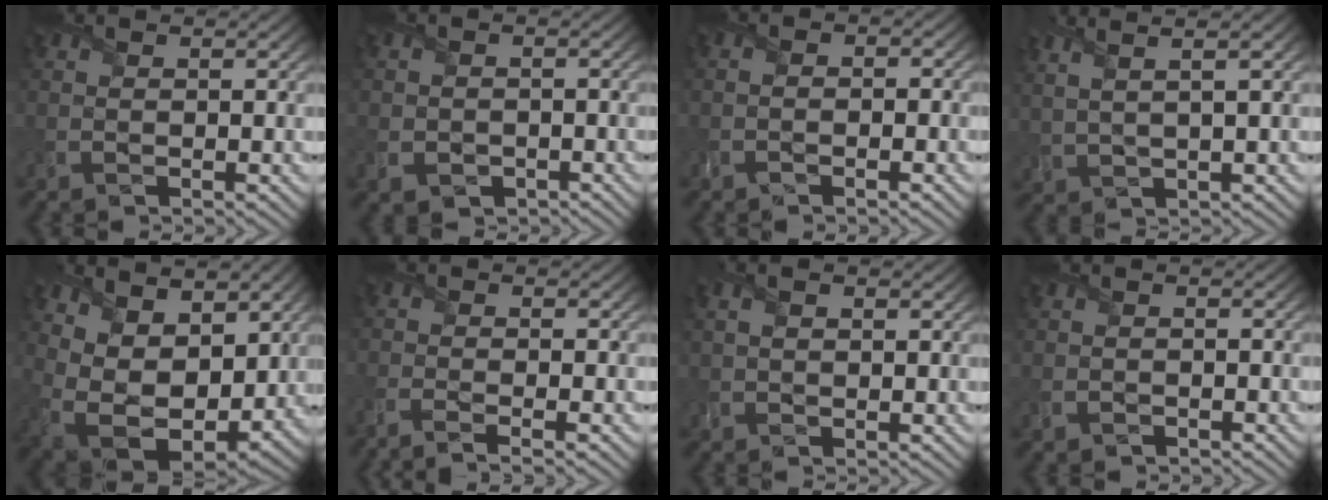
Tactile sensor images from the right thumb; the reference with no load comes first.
{"total": 2.3, "force": [-1.3, 1.7, 0.5], "torque": [-0.014, -0.006, -0.025]}
{"total": 2.1, "force": [-1.0, 1.5, 1.2], "torque": [0.002, 0.002, -0.032]}
{"total": 6.0, "force": [3.2, 1.0, 4.9], "torque": [-0.080, 0.027, 0.039]}
{"total": 12.2, "force": [2.8, 7.9, 8.8], "torque": [-0.197, -0.019, 0.058]}
{"total": 3.2, "force": [-2.3, 0.1, 2.2], "torque": [-0.047, -0.005, -0.056]}
{"total": 2.2, "force": [0.6, 1.0, 1.8], "torque": [-0.041, 0.002, 0.012]}
{"total": 1.1, "force": [-0.9, 0.6, 0.2], "torque": [-0.005, -0.001, -0.017]}